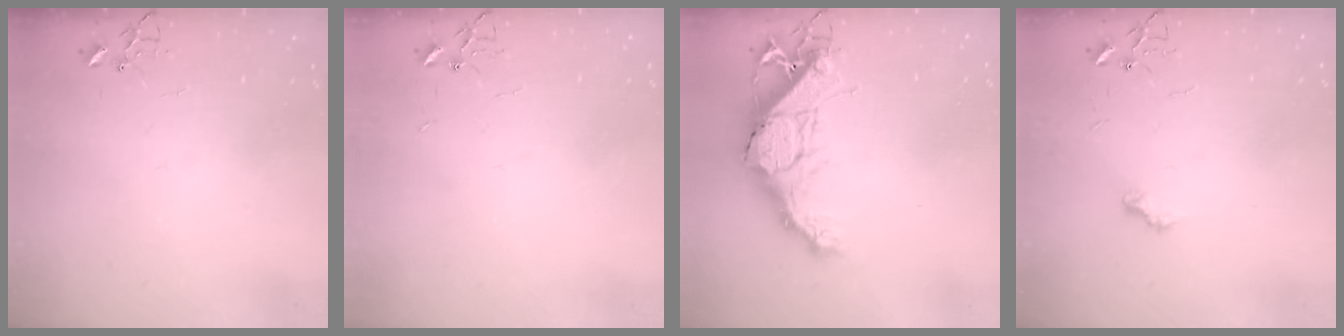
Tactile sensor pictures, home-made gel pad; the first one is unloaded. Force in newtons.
{"total": 1.7, "press": 1.7, "slide": 0.2}
{"total": 19.1, "press": 19.1, "slide": 1.5}
{"total": 5.4, "press": 5.4, "slide": 0.6}